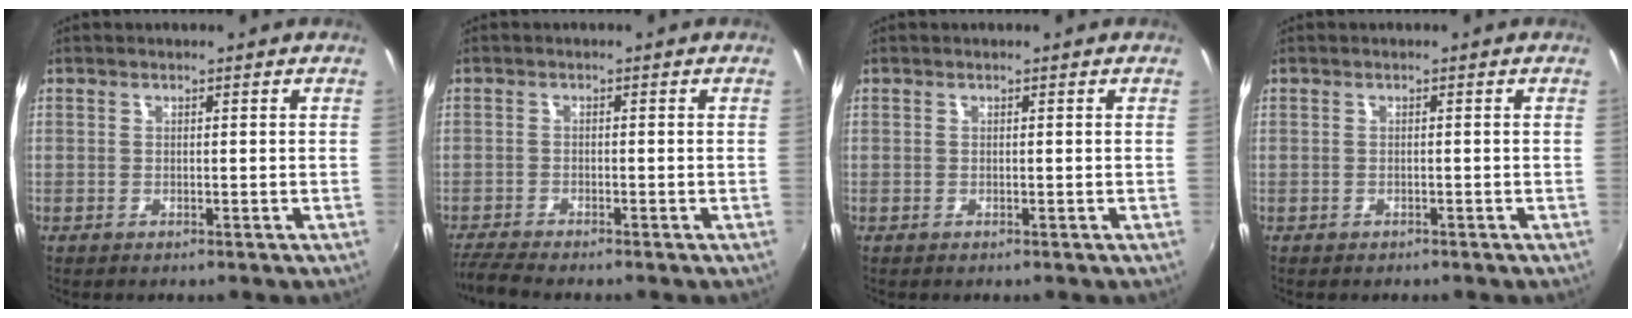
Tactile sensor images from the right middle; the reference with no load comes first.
{"total": 4.1, "force": [-3.8, -0.2, 1.4], "torque": [-0.043, -0.020, -0.073]}
{"total": 0.0}
{"total": 0.9, "force": [-0.7, 0.6, 0.1], "torque": [-0.005, -0.001, -0.010]}